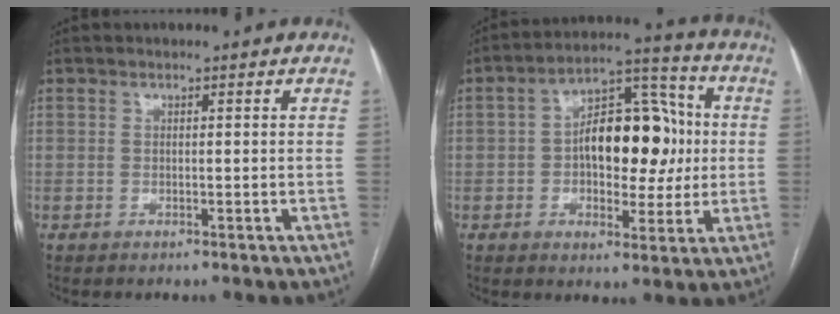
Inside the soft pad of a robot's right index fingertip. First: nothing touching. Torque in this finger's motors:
{"motor_torque": [2.06, 0.08, 0.98, 0.18]}